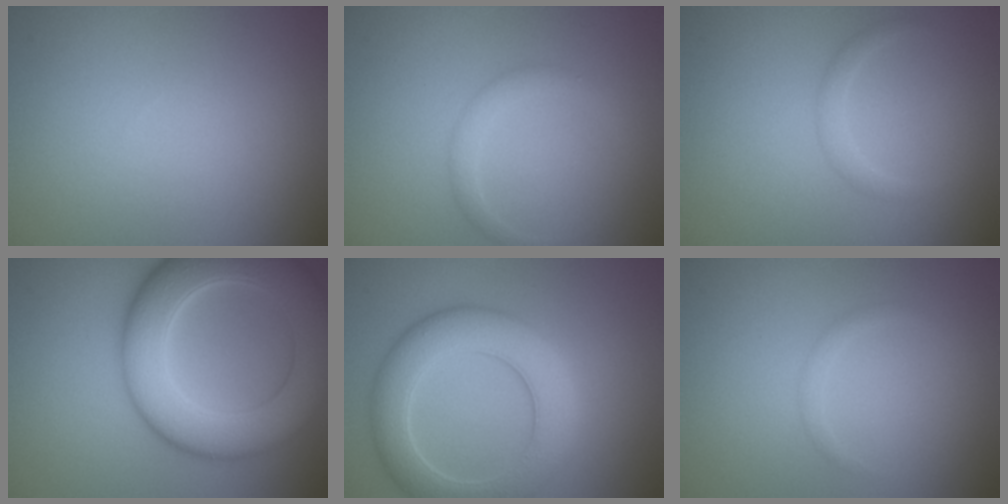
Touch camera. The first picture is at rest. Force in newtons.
{"total": 1.7, "press": 1.7, "slide": 0.1}
{"total": 1.1, "press": 1.1, "slide": 0.1}
{"total": 10.1, "press": 10.1, "slide": 0.1}
{"total": 6.5, "press": 6.5, "slide": 0.6}
{"total": 0.8, "press": 0.7, "slide": 0.1}